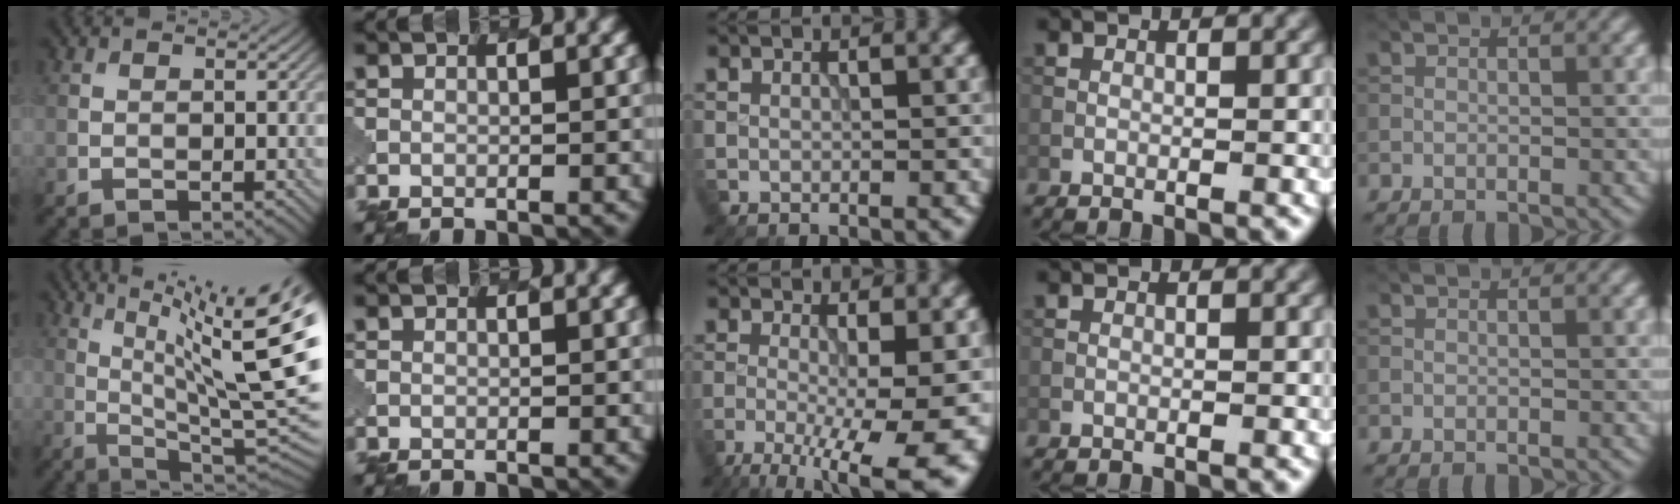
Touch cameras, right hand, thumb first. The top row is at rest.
{"thumb": {"total": 18.1, "force": [6.1, 4.2, 16.5], "torque": [-0.226, 0.015, 0.104]}, "middle": {"total": 11.6, "force": [-3.9, 4.1, 10.1], "torque": [-0.164, -0.022, -0.051]}}